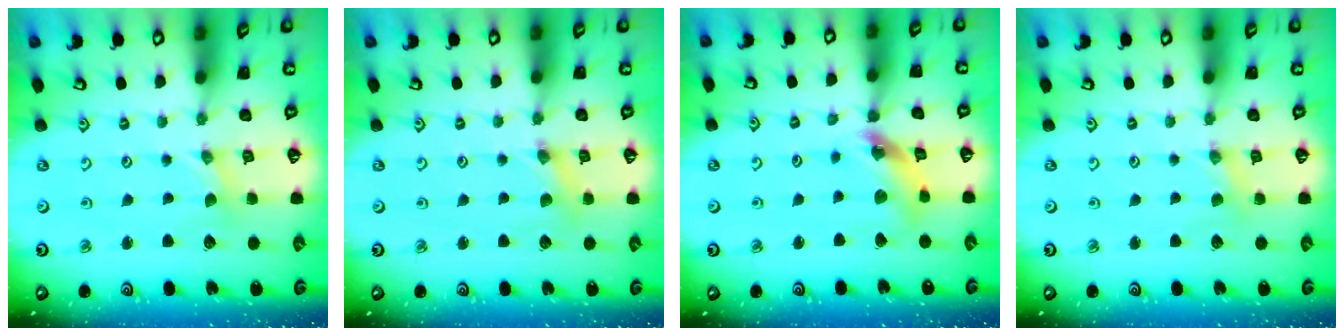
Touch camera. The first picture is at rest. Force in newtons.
{"total": 2.0, "press": 2.0, "slide": 0.3}
{"total": 11.7, "press": 11.7, "slide": 1.3}
{"total": 1.3, "press": 1.3, "slide": 0.2}